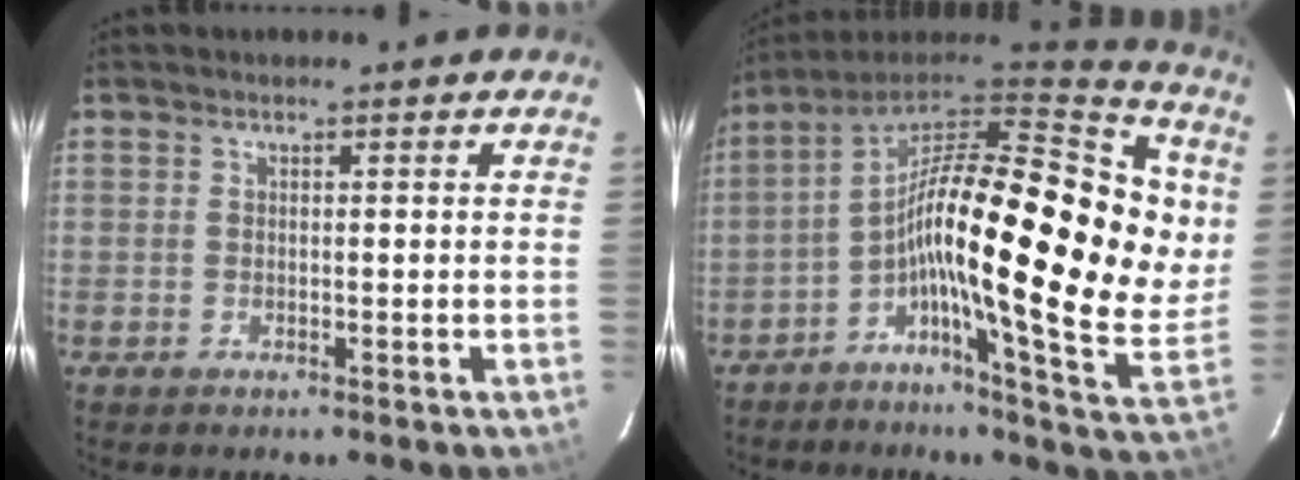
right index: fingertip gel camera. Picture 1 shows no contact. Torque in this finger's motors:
{"motor_torque": [2.14, 0.00, 1.05, 0.21]}